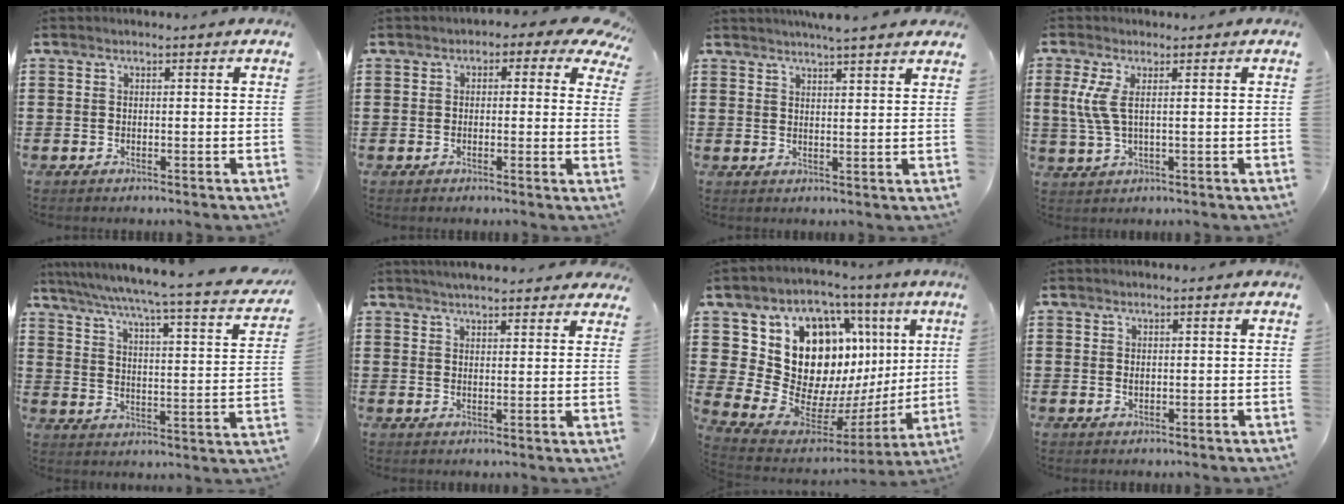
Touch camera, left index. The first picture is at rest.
{"total": 2.3, "force": [0.6, 1.4, 1.7], "torque": [-0.030, 0.006, 0.004]}
{"total": 3.6, "force": [3.4, -0.3, 1.2], "torque": [-0.032, -0.008, 0.062]}
{"total": 4.5, "force": [1.0, 1.0, 4.2], "torque": [-0.115, -0.013, 0.009]}
{"total": 4.4, "force": [3.4, -0.9, 2.6], "torque": [-0.069, -0.045, 0.044]}
{"total": 3.6, "force": [3.5, 0.3, 0.8], "torque": [-0.024, -0.006, 0.064]}
{"total": 15.1, "force": [4.8, 12.0, 7.8], "torque": [-0.171, -0.047, 0.097]}
{"total": 0.6, "force": [0.1, 0.4, 0.4], "torque": [-0.010, 0.001, 0.002]}